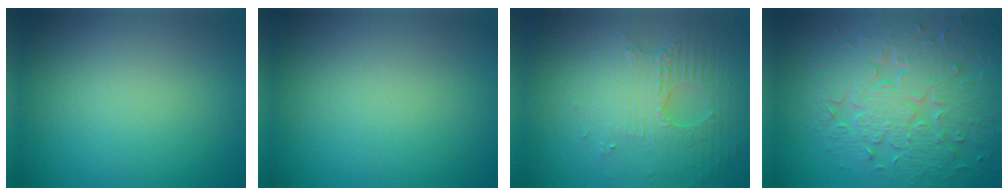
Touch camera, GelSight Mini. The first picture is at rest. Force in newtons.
{"total": 0.0}
{"total": 5.0, "press": 3.4, "slide": 3.6}
{"total": 9.0, "press": 6.5, "slide": 6.3}